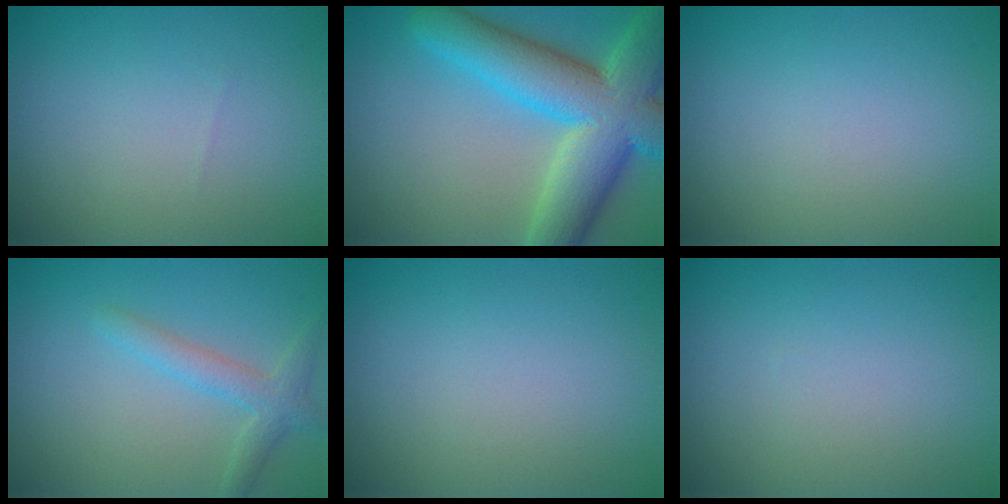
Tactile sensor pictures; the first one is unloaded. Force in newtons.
{"total": 11.7, "press": 11.6, "slide": 0.5}
{"total": 0.0}
{"total": 2.5, "press": 2.5, "slide": 0.1}
{"total": 0.0}
{"total": 0.0}